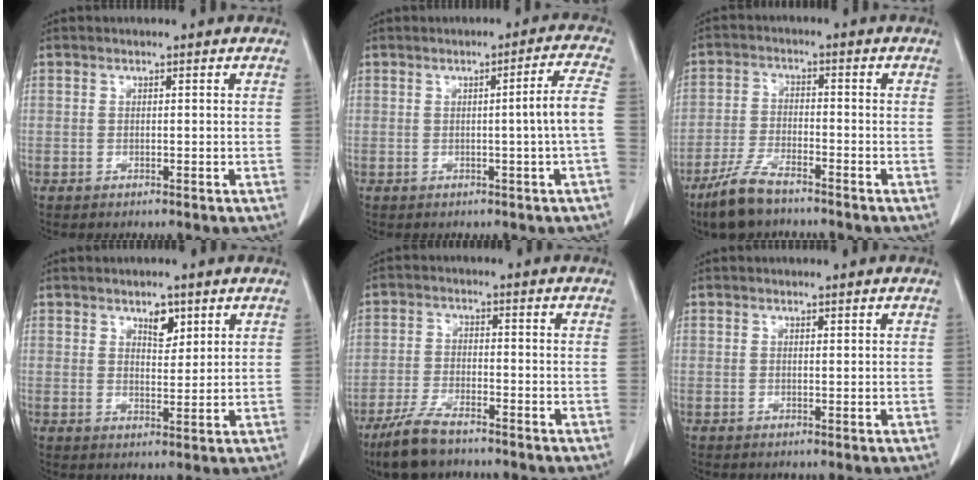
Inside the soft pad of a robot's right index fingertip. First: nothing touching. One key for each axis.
{"total": 5.0, "fx": -0.7, "fy": -1.3, "fz": 4.8, "tx": -0.065, "ty": 0.002, "tz": -0.010}
{"total": 7.2, "fx": -5.6, "fy": 1.8, "fz": 4.2, "tx": -0.098, "ty": -0.014, "tz": -0.107}
{"total": 3.3, "fx": 2.1, "fy": 1.6, "fz": 2.0, "tx": -0.031, "ty": -0.006, "tz": 0.036}
{"total": 7.0, "fx": -5.4, "fy": 1.7, "fz": 4.0, "tx": -0.090, "ty": -0.015, "tz": -0.102}
{"total": 0.0}